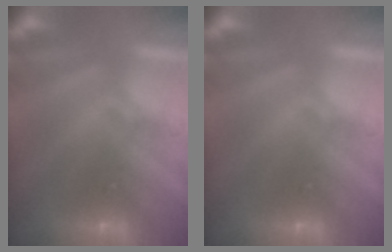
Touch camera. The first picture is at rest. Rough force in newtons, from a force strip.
{"total": 0.0}